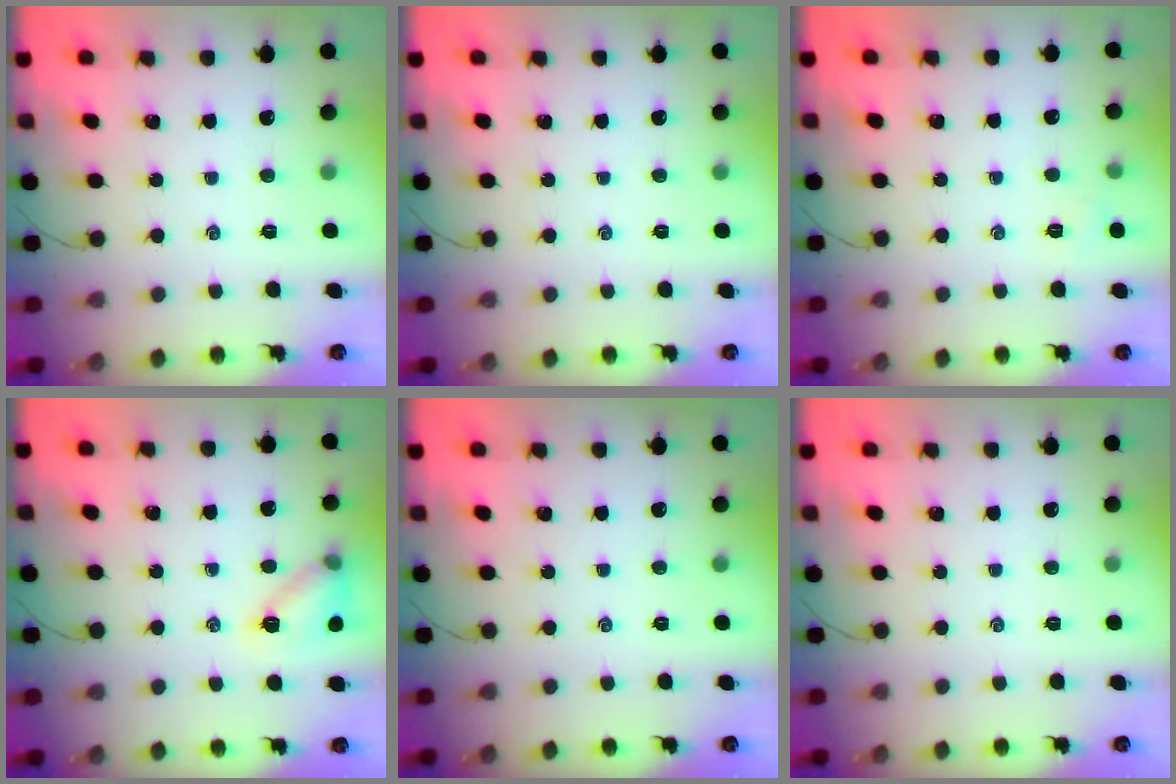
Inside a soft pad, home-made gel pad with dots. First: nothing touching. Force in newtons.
{"total": 0.0}
{"total": 3.6, "press": 3.4, "slide": 1.0}
{"total": 11.3, "press": 11.2, "slide": 1.5}
{"total": 0.0}
{"total": 0.0}